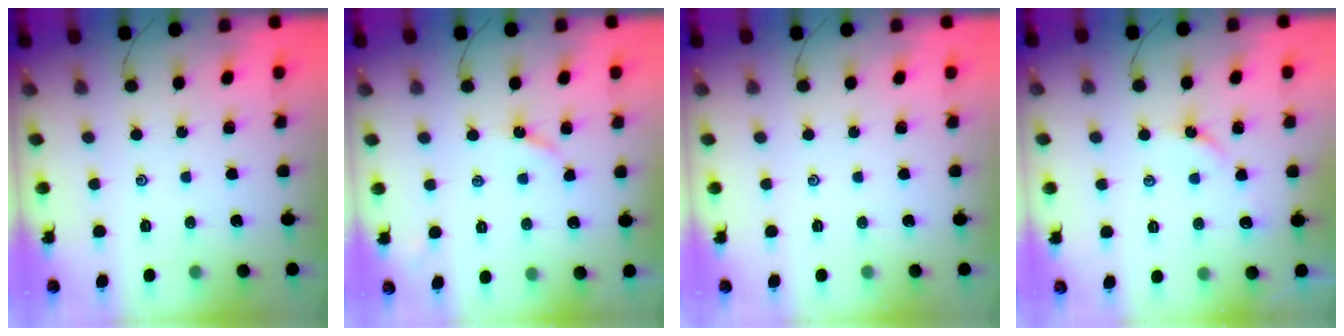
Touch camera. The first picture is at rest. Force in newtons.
{"total": 3.5, "press": 3.5, "slide": 0.5}
{"total": 0.0}
{"total": 3.9, "press": 3.9, "slide": 0.5}